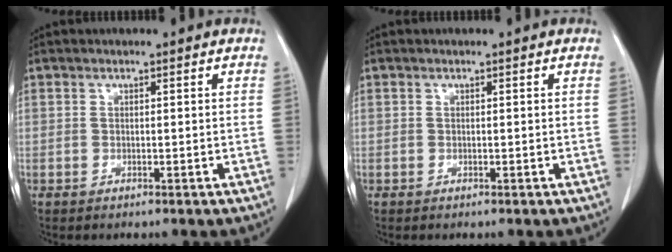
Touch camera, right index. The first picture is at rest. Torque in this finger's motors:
{"motor_torque": [0.00, 0.00, 0.04, -0.01]}